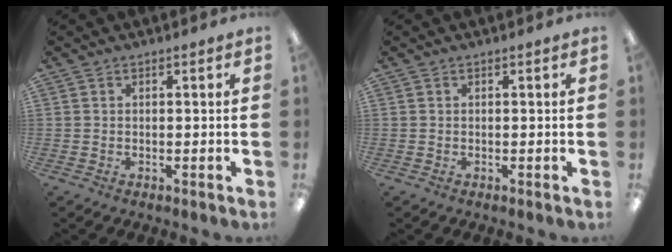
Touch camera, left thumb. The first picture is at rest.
{"total": 0.0}